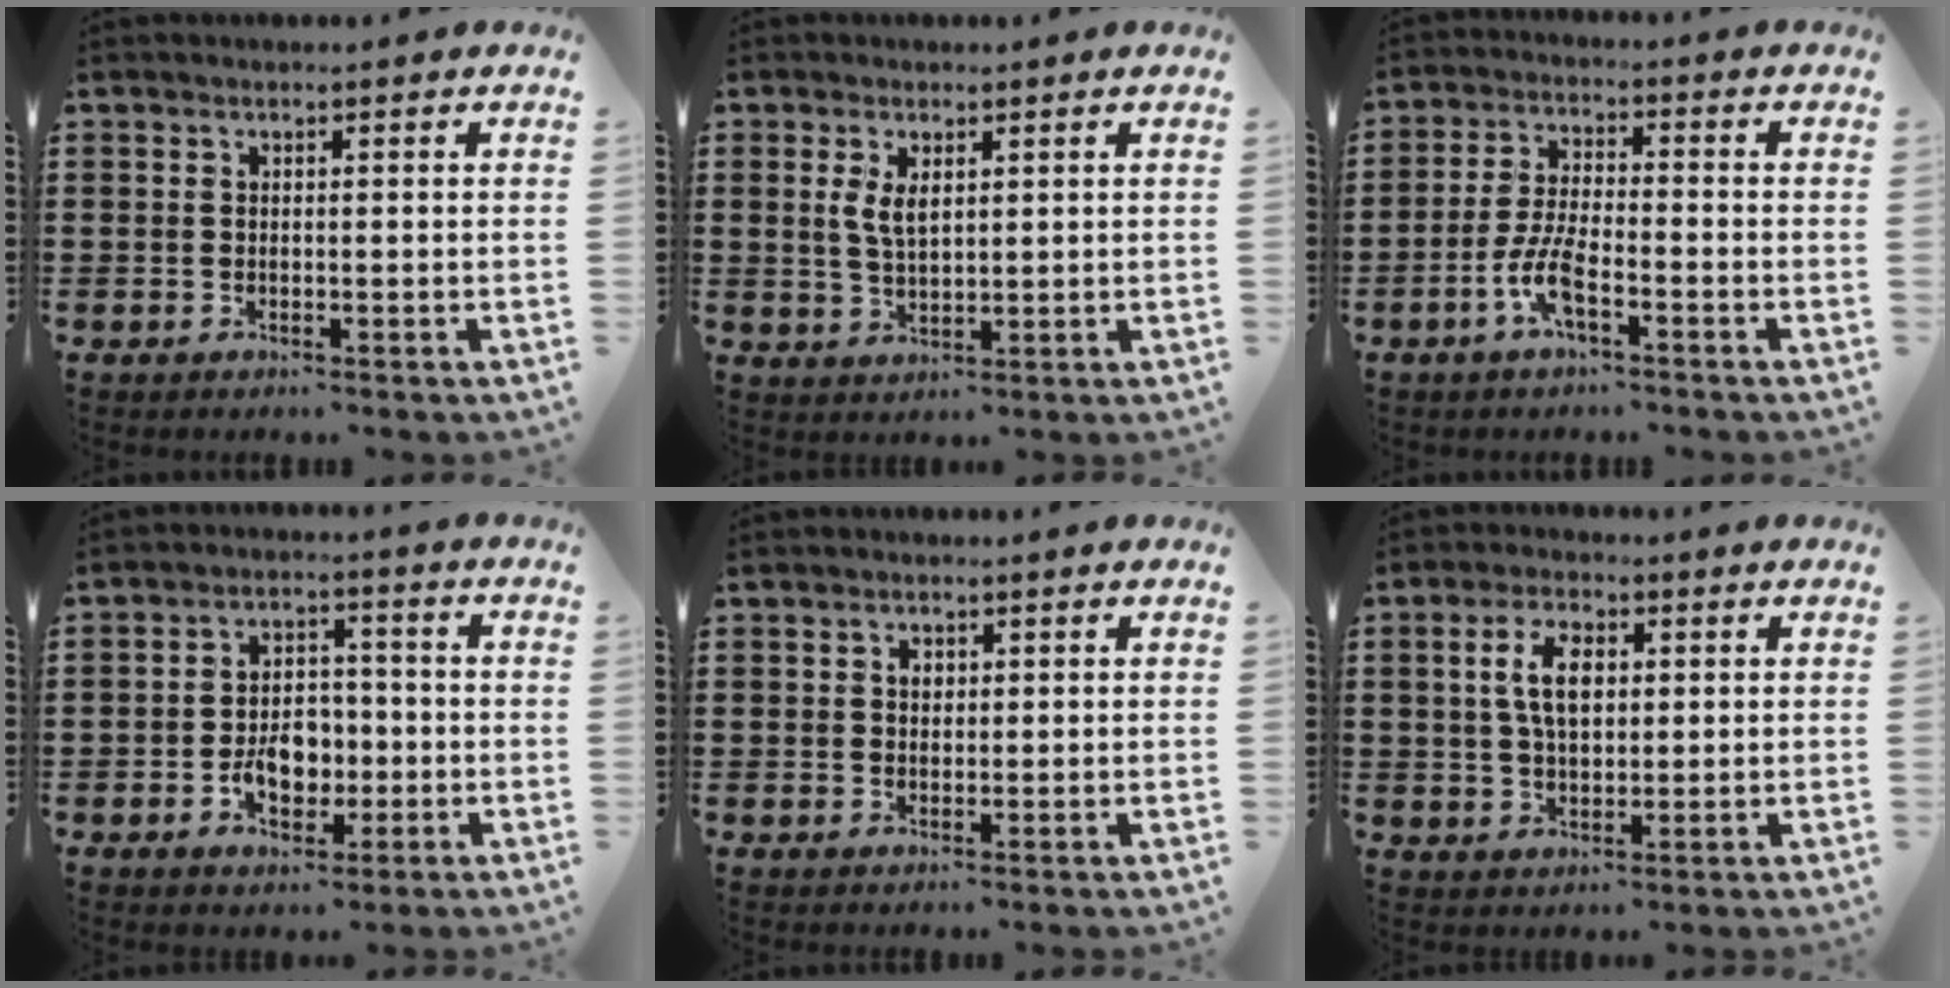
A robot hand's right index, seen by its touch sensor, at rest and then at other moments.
{"total": 3.5, "force": [1.1, 1.6, 2.9], "torque": [-0.062, 0.005, 0.018]}
{"total": 6.3, "force": [-3.1, 1.7, 5.2], "torque": [-0.127, -0.010, -0.064]}
{"total": 6.2, "force": [-1.9, 4.3, 4.1], "torque": [-0.057, -0.002, -0.039]}
{"total": 1.4, "force": [0.5, 1.1, 0.8], "torque": [-0.017, 0.007, 0.008]}
{"total": 6.5, "force": [1.2, 3.4, 5.3], "torque": [-0.112, 0.007, 0.015]}